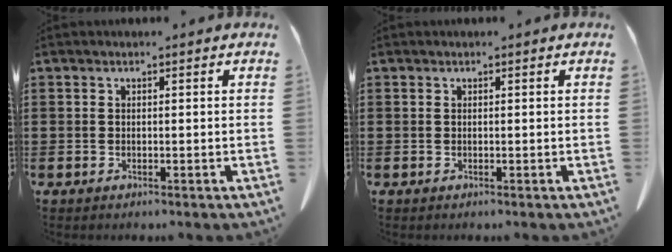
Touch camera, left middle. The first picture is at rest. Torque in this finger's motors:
{"motor_torque": [0.00, 0.00, 0.00, 0.00]}